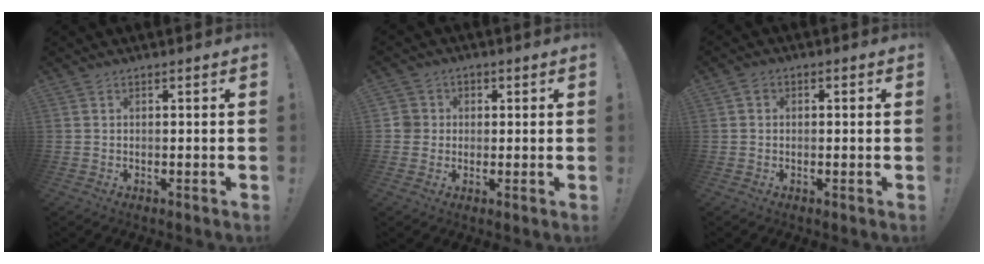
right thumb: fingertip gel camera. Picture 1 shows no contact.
{"total": 4.8, "force": [0.3, 4.7, 1.1], "torque": [-0.021, 0.007, 0.005]}
{"total": 1.5, "force": [-0.7, 1.1, 0.7], "torque": [-0.011, 0.007, -0.013]}